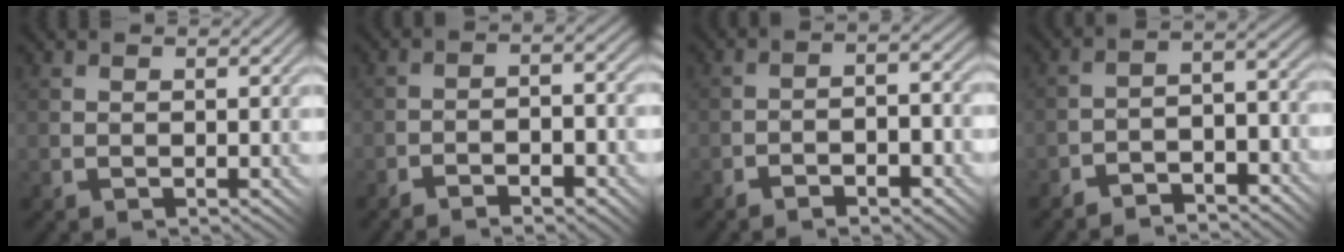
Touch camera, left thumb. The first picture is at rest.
{"total": 6.4, "force": [-4.2, 1.9, 4.4], "torque": [-0.064, 0.007, -0.066]}
{"total": 6.5, "force": [-3.7, 2.2, 4.8], "torque": [-0.075, 0.001, -0.058]}
{"total": 4.7, "force": [-4.1, 1.2, 2.0], "torque": [-0.019, 0.009, -0.084]}